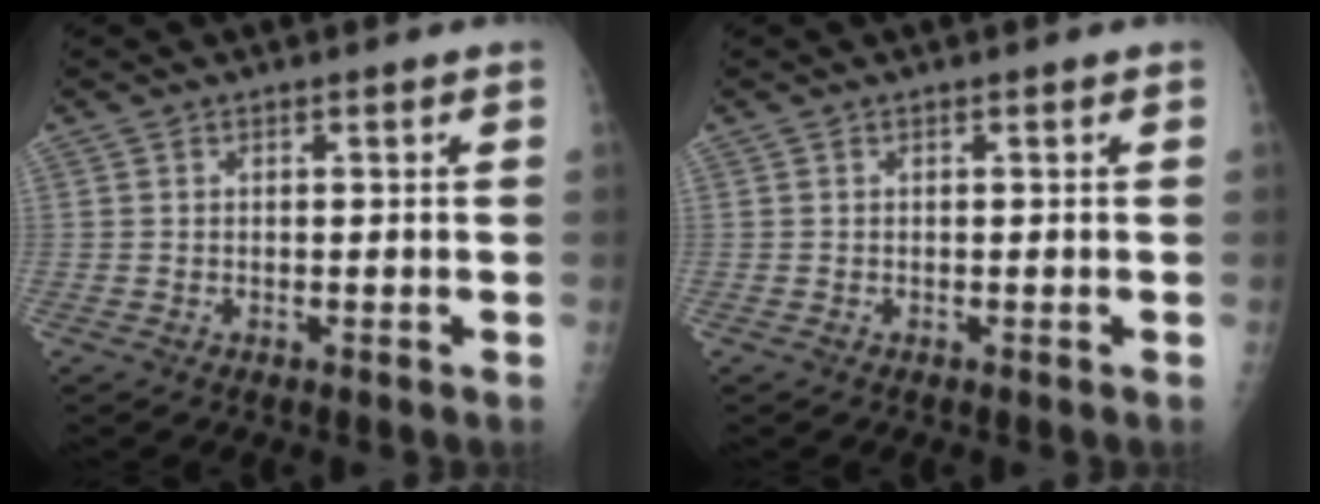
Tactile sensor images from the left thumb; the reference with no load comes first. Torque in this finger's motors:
{"motor_torque": [0.00, 0.00, -0.03, -0.03, 0.00]}